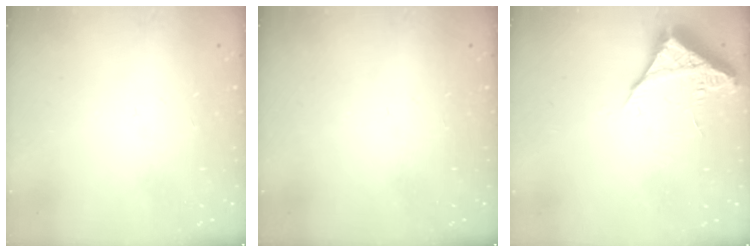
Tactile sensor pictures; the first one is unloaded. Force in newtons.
{"total": 0.0}
{"total": 6.7, "press": 6.7, "slide": 0.5}